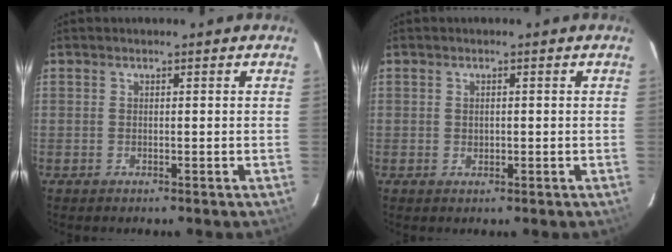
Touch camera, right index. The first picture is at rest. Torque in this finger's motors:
{"motor_torque": [-0.13, 0.01, 0.05, -0.01]}